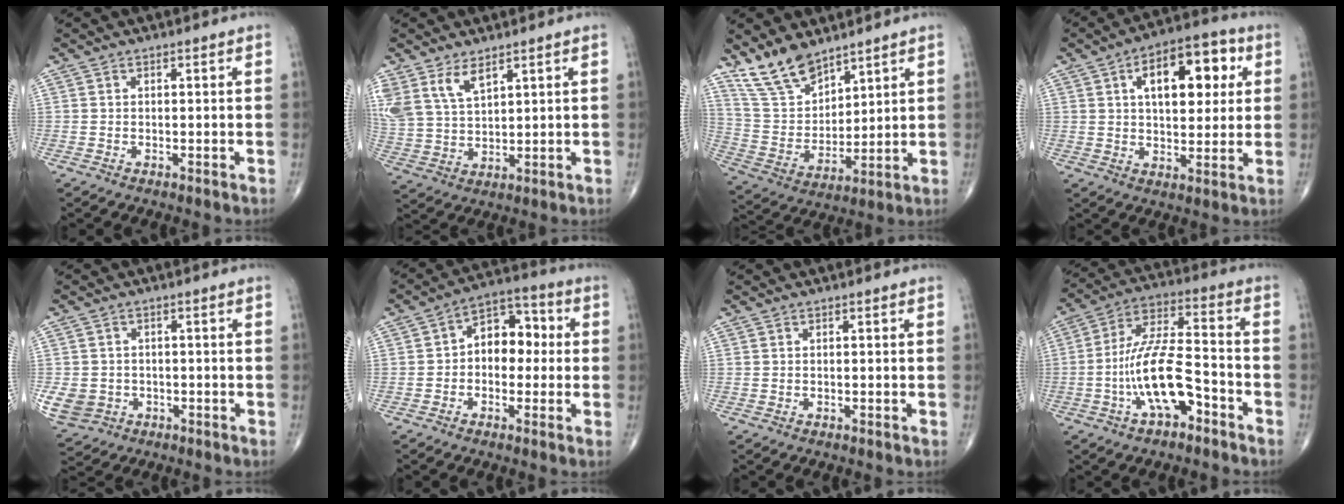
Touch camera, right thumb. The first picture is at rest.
{"total": 8.8, "force": [5.5, 4.2, 5.4], "torque": [-0.104, -0.017, 0.124]}
{"total": 11.5, "force": [9.2, 5.1, 4.9], "torque": [-0.078, -0.050, 0.193]}
{"total": 15.3, "force": [4.6, 7.9, 12.3], "torque": [-0.139, 0.008, 0.065]}
{"total": 7.3, "force": [-2.1, 6.4, 2.7], "torque": [-0.061, 0.008, -0.024]}
{"total": 9.8, "force": [0.3, 6.8, 7.1], "torque": [-0.062, 0.036, -0.009]}
{"total": 0.0}
{"total": 14.2, "force": [-5.4, 5.6, 11.9], "torque": [-0.226, 0.049, -0.097]}